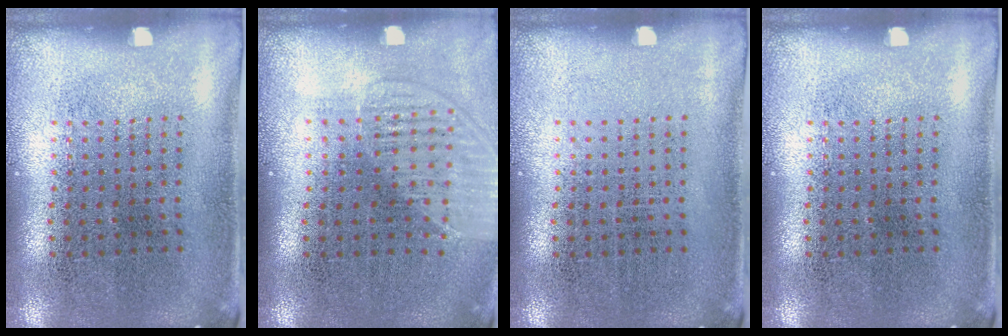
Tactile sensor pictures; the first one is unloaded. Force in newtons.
{"total": 1.4, "press": 1.2, "slide": 0.7}
{"total": 0.0}
{"total": 0.0}